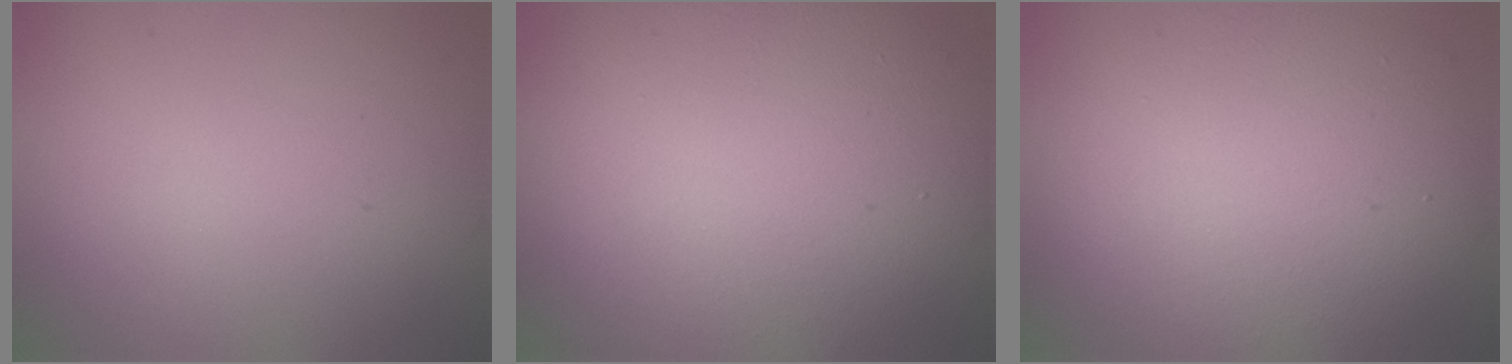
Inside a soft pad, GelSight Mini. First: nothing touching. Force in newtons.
{"total": 16.4, "press": 16.4, "slide": 1.0}
{"total": 10.4, "press": 10.4, "slide": 0.3}